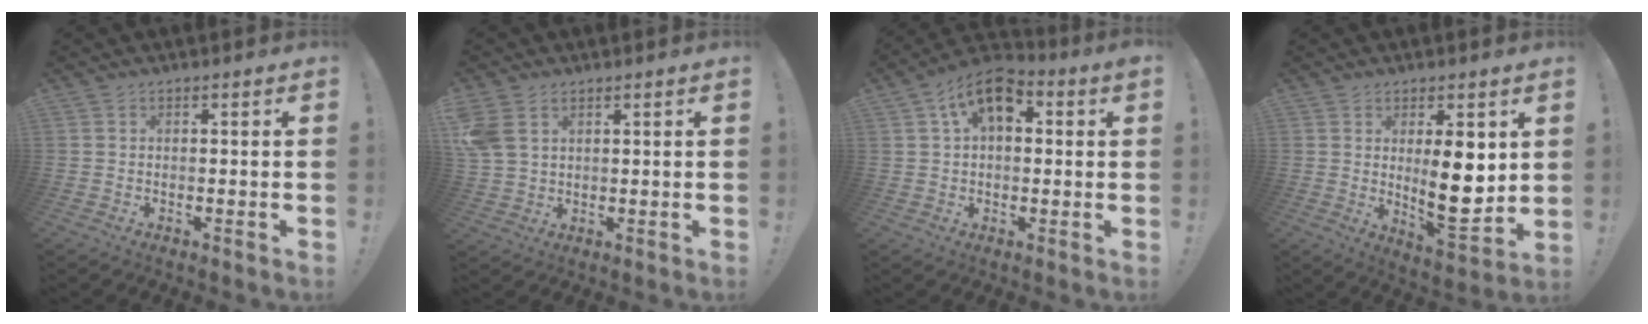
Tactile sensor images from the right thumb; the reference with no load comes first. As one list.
[{"total": 6.4, "force": [3.1, 4.2, 3.7], "torque": [-0.072, -0.007, 0.064]}, {"total": 10.0, "force": [3.5, 6.0, 7.2], "torque": [-0.124, 0.004, 0.066]}, {"total": 11.4, "force": [2.0, 4.3, 10.4], "torque": [-0.156, -0.030, 0.031]}]